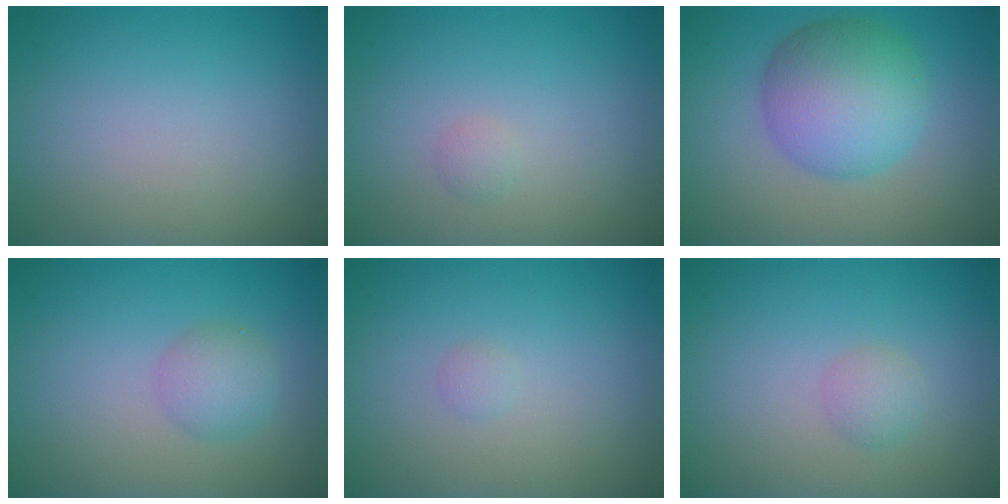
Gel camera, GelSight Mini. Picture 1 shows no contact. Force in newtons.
{"total": 0.7, "press": 0.7, "slide": 0.0}
{"total": 7.3, "press": 7.3, "slide": 0.0}
{"total": 2.3, "press": 2.3, "slide": 0.0}
{"total": 0.5, "press": 0.5, "slide": 0.0}
{"total": 1.4, "press": 1.4, "slide": 0.1}